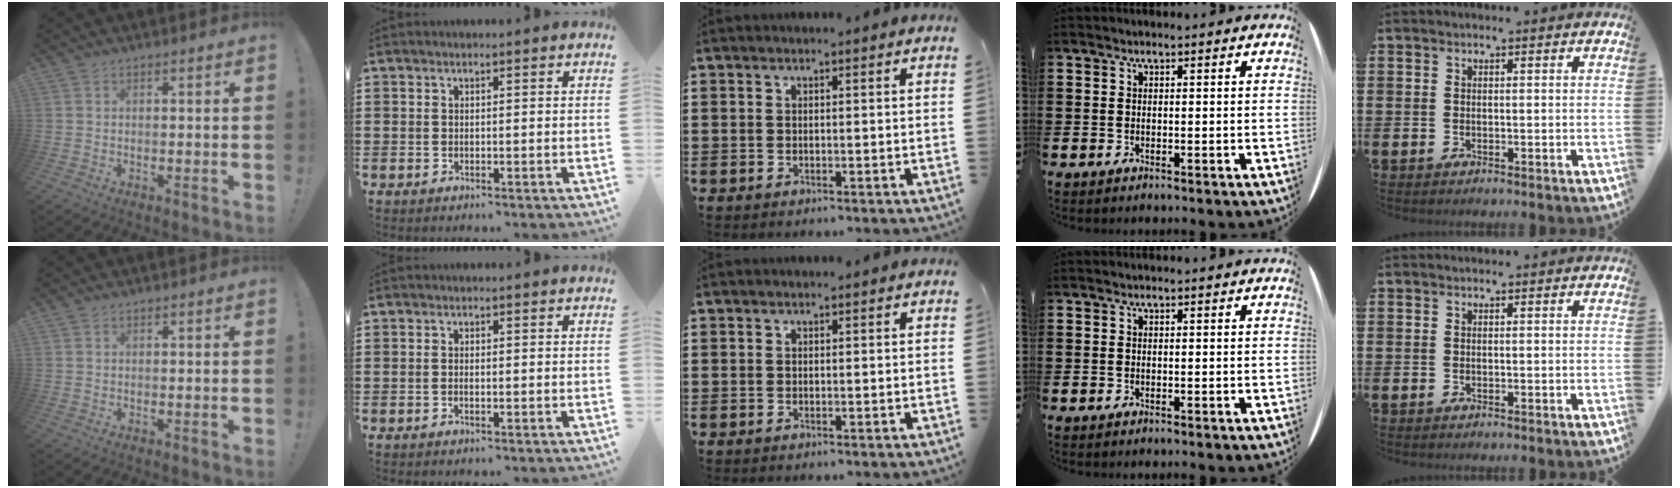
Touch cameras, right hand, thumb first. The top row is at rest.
{"index": {"total": 0.7, "force": [-0.3, 0.2, 0.6], "torque": [-0.011, -0.004, -0.004]}}